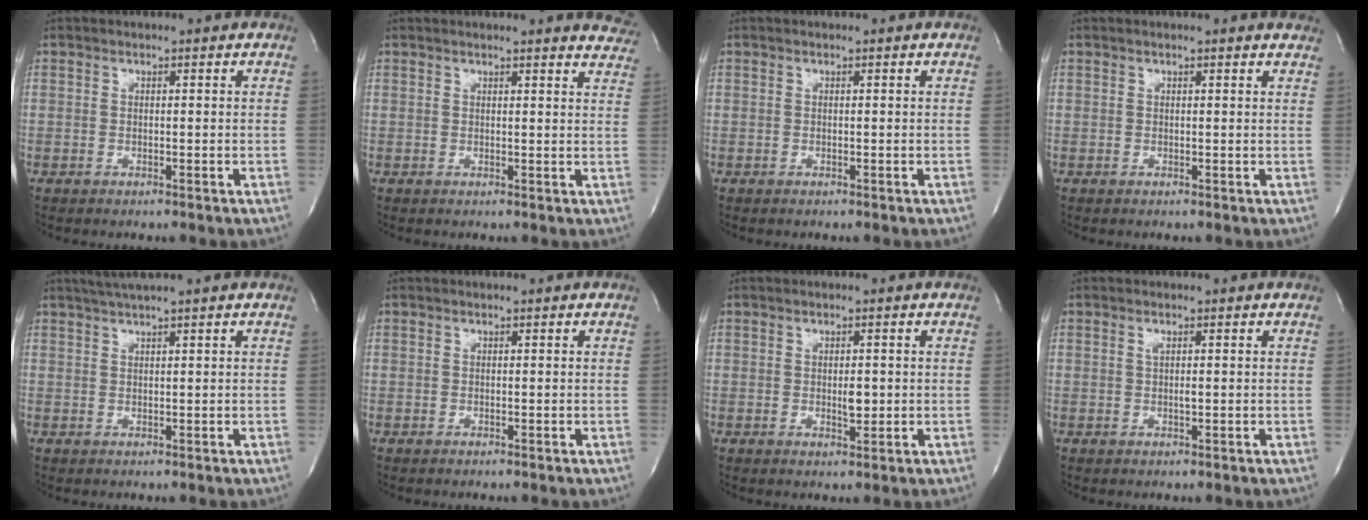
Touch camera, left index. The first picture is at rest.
{"total": 10.6, "force": [10.3, 1.5, 2.1], "torque": [0.000, -0.037, 0.082]}
{"total": 0.0}
{"total": 3.0, "force": [2.9, 0.3, 0.7], "torque": [-0.013, -0.002, 0.016]}
{"total": 3.6, "force": [2.8, -0.9, 1.9], "torque": [-0.032, 0.013, 0.054]}
{"total": 0.0}
{"total": 2.0, "force": [0.0, 0.8, 1.8], "torque": [-0.030, -0.003, 0.003]}
{"total": 1.2, "force": [0.2, 0.2, 1.1], "torque": [-0.027, -0.001, 0.004]}